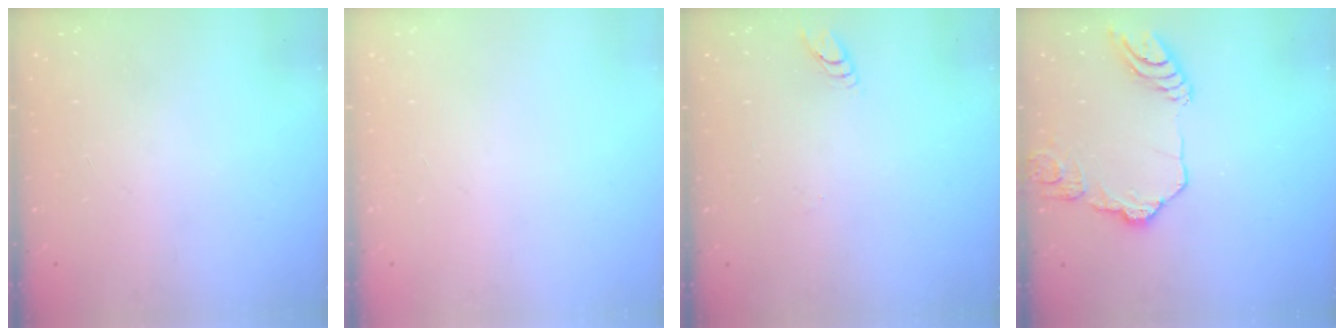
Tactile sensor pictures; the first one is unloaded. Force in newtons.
{"total": 0.0}
{"total": 2.8, "press": 2.8, "slide": 0.2}
{"total": 14.6, "press": 14.4, "slide": 1.9}